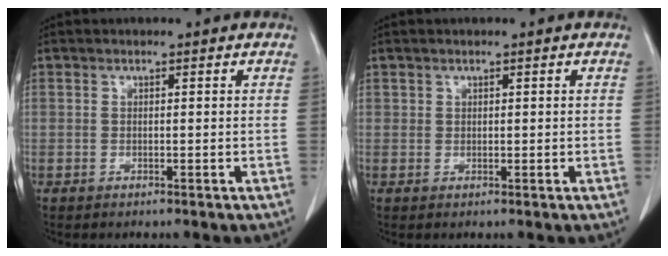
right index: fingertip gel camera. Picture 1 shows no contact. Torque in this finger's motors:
{"motor_torque": [-0.24, 0.24, 0.02, 0.01]}